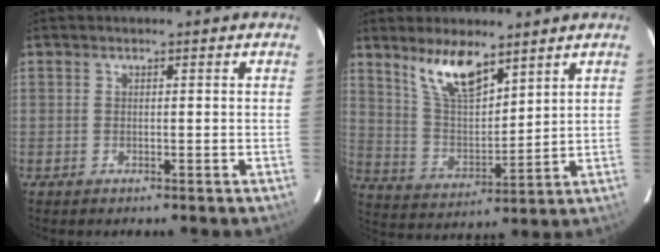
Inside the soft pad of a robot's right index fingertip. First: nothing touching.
{"total": 11.1, "force": [7.7, 3.7, 7.0], "torque": [-0.127, 0.002, 0.158]}